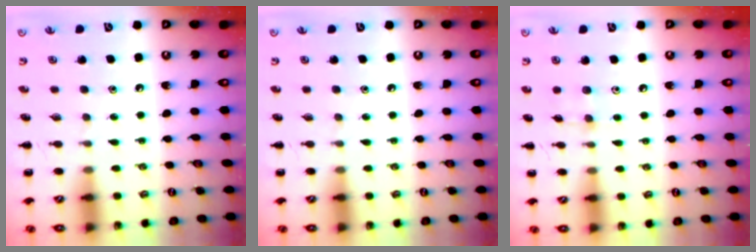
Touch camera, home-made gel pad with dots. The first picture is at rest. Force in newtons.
{"total": 0.0}
{"total": 3.6, "press": 3.4, "slide": 1.3}